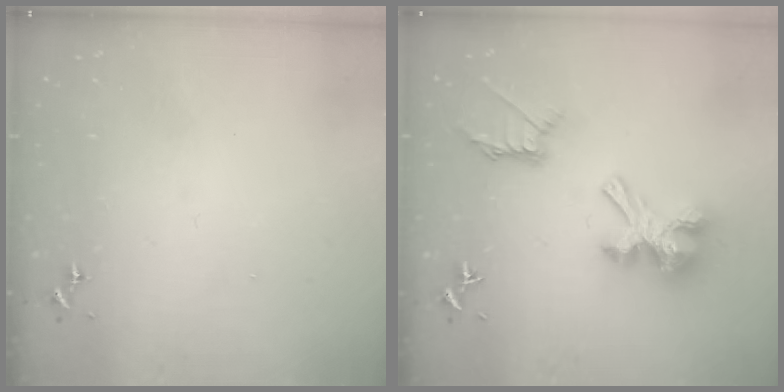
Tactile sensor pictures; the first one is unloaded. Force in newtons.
{"total": 17.8, "press": 17.8, "slide": 1.1}